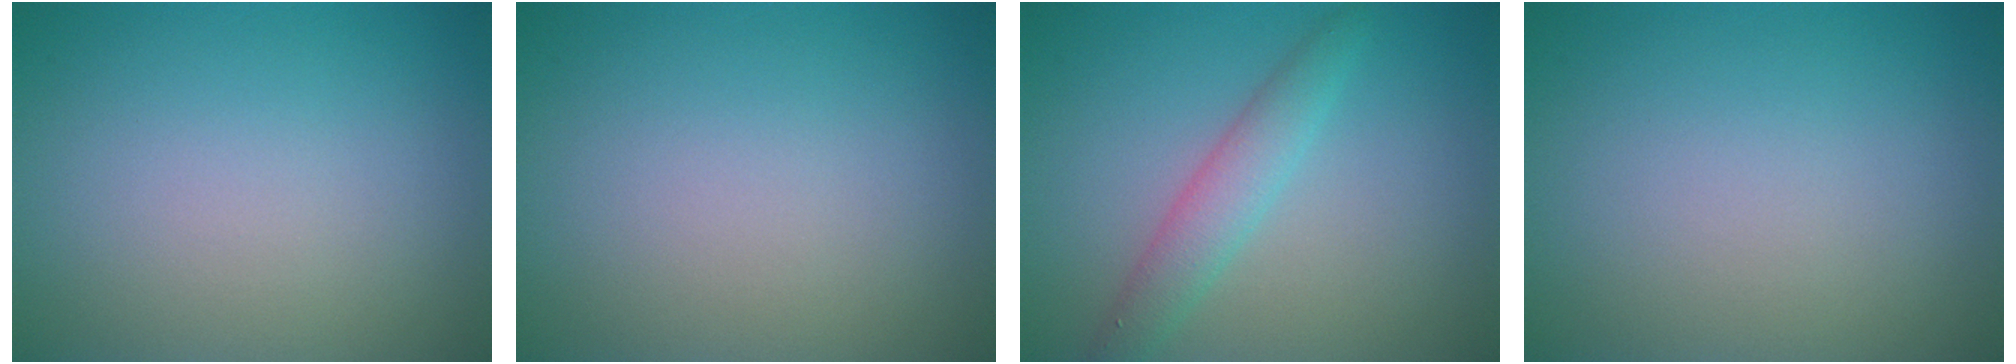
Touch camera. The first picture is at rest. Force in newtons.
{"total": 0.0}
{"total": 2.8, "press": 2.8, "slide": 0.0}
{"total": 0.0}